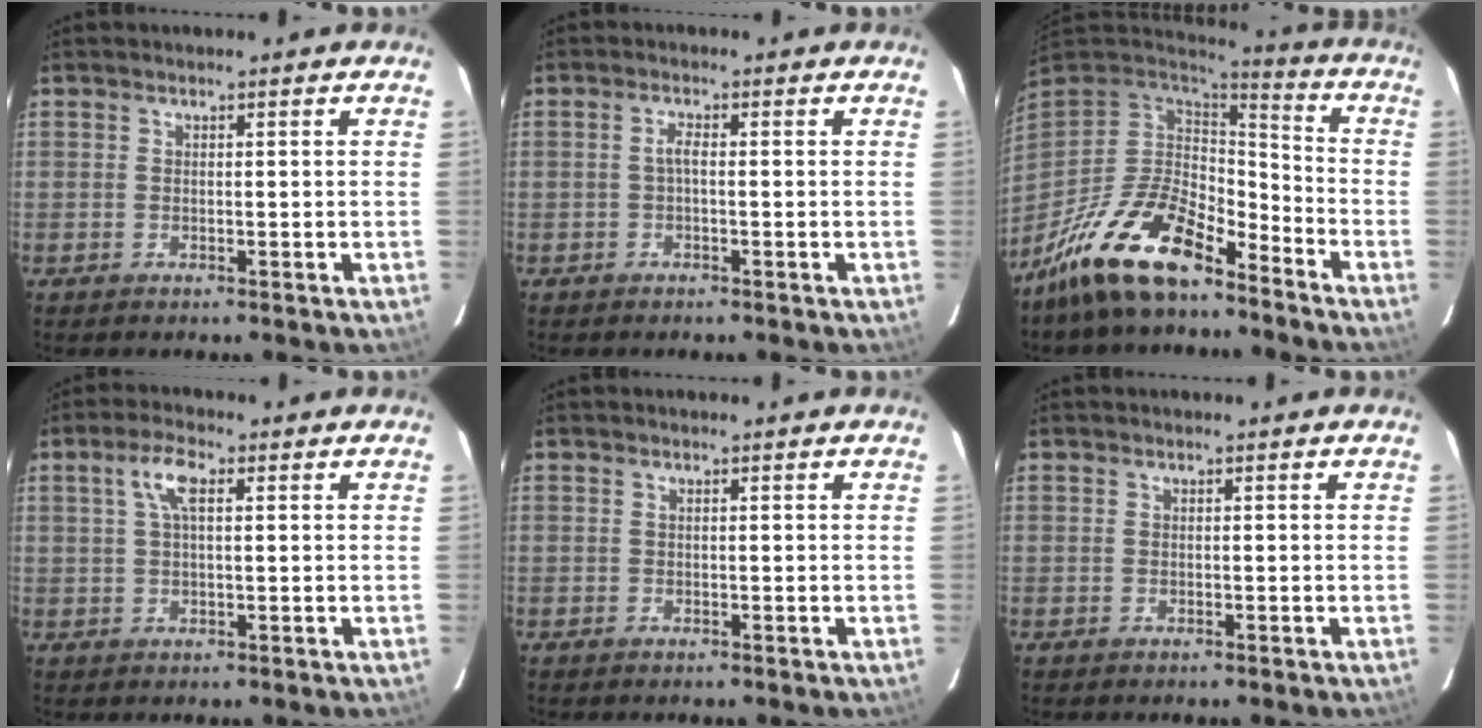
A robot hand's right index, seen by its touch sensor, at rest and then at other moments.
{"total": 1.4, "force": [-0.3, 0.3, 1.4], "torque": [-0.028, 0.006, -0.008]}
{"total": 17.3, "force": [-12.4, 6.2, 10.5], "torque": [-0.215, -0.012, -0.228]}
{"total": 4.7, "force": [1.6, 1.7, 4.1], "torque": [-0.080, 0.012, 0.030]}
{"total": 0.0}
{"total": 0.0}